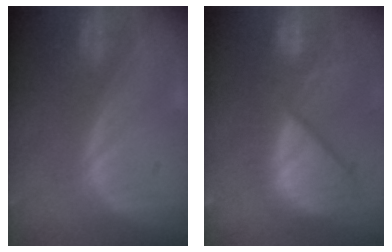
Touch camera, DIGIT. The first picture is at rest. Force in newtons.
{"total": 11.7, "press": 10.3, "slide": 5.5}